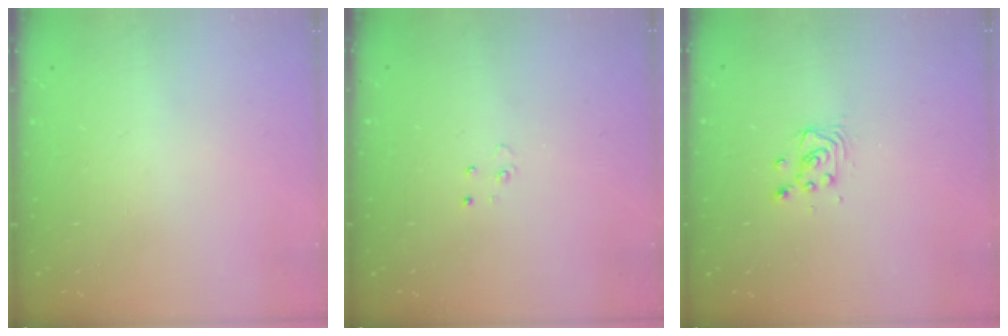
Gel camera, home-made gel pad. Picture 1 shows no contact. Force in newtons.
{"total": 3.0, "press": 2.9, "slide": 0.3}
{"total": 3.7, "press": 3.7, "slide": 0.3}